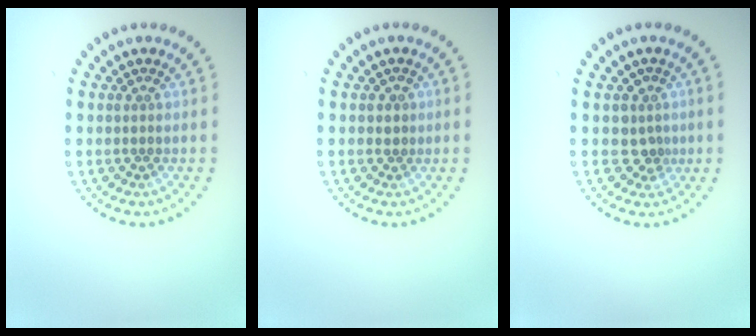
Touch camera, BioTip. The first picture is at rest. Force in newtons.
{"total": 0.6, "press": 0.4, "slide": 0.4}
{"total": 1.9, "press": 1.4, "slide": 1.3}